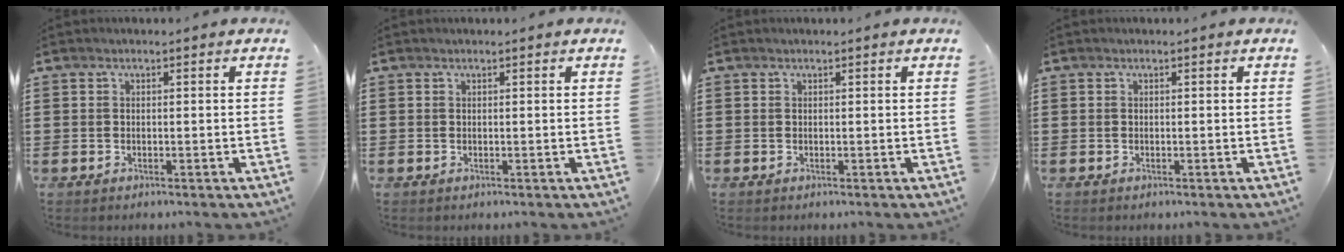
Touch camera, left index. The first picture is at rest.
{"total": 0.0}
{"total": 0.0}
{"total": 0.0}